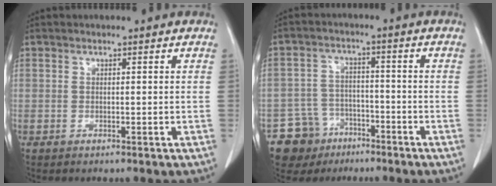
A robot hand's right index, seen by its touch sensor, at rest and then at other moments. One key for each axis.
{"total": 7.9, "fx": -4.8, "fy": 6.2, "fz": 0.5, "tx": -0.011, "ty": 0.014, "tz": -0.077}